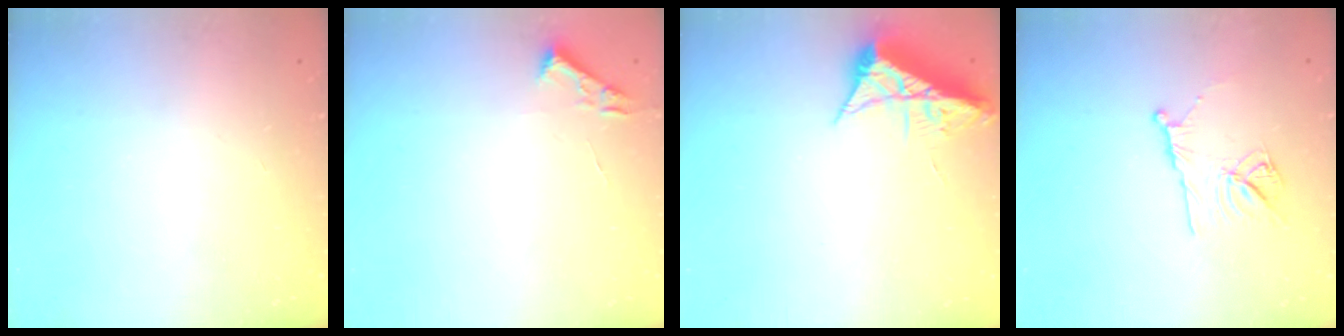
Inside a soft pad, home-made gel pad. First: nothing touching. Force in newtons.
{"total": 2.7, "press": 2.7, "slide": 0.4}
{"total": 7.3, "press": 7.3, "slide": 0.2}
{"total": 9.9, "press": 9.8, "slide": 1.2}